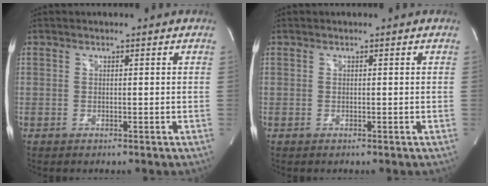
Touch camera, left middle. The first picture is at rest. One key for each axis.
{"total": 0.0}